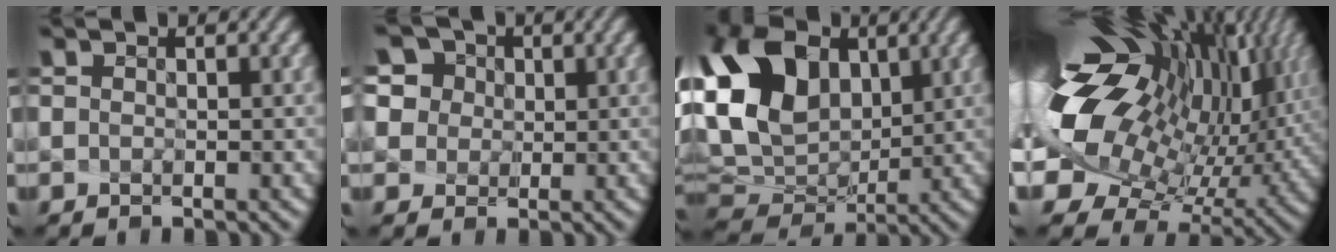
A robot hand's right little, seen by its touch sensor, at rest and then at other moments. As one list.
[{"total": 8.2, "force": [4.0, 6.4, 3.3], "torque": [-0.104, 0.018, 0.084]}, {"total": 10.8, "force": [2.6, 7.5, 7.3], "torque": [-0.188, -0.005, 0.076]}, {"total": 16.6, "force": [3.9, 9.0, 13.4], "torque": [-0.254, -0.030, 0.107]}]